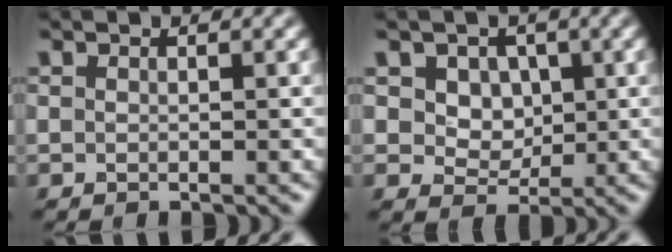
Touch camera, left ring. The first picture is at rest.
{"total": 4.8, "force": [1.8, 3.7, 2.4], "torque": [-0.061, -0.004, 0.036]}